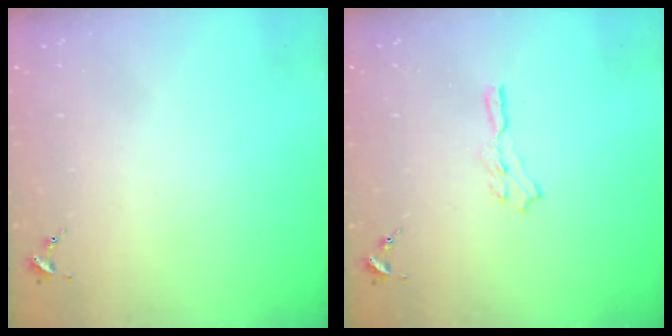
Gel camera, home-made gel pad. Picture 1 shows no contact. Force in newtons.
{"total": 3.7, "press": 3.7, "slide": 0.3}